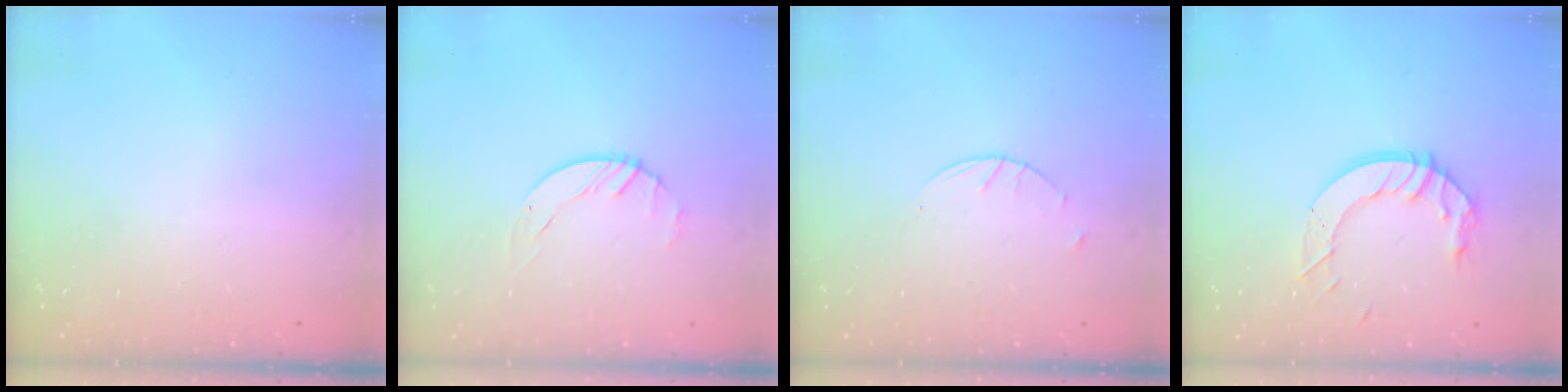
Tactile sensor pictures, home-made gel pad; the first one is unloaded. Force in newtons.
{"total": 1.4, "press": 1.4, "slide": 0.2}
{"total": 1.7, "press": 1.7, "slide": 0.3}
{"total": 10.6, "press": 10.5, "slide": 1.0}